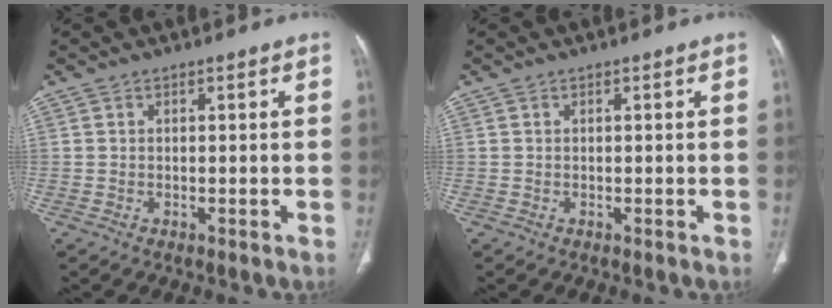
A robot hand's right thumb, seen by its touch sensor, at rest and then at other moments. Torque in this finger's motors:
{"motor_torque": [-0.03, 0.03, 0.00, 0.00, 0.03]}